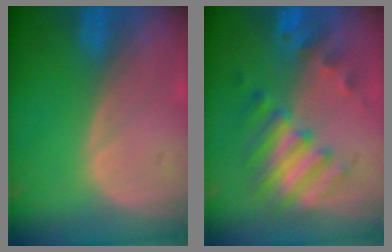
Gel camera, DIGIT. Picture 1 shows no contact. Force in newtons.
{"total": 7.4, "press": 7.3, "slide": 1.3}